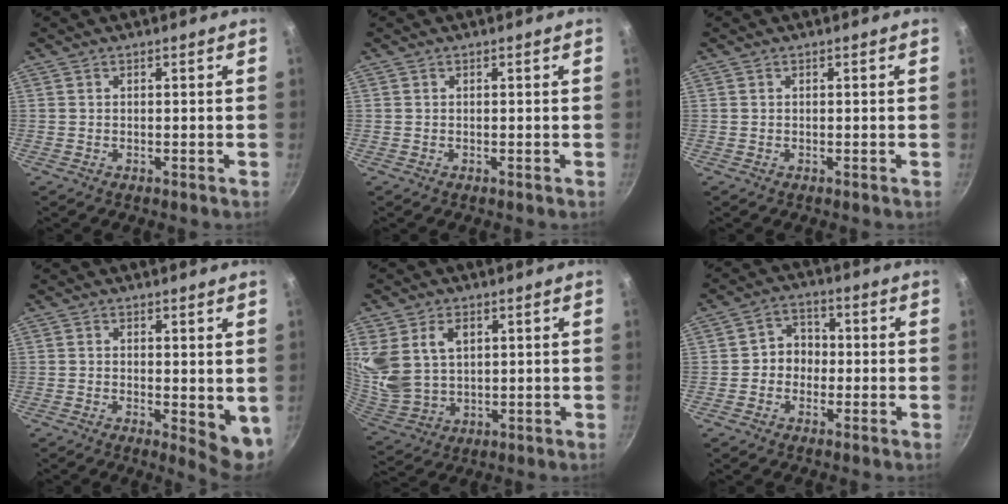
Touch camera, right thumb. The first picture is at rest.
{"total": 0.0}
{"total": 0.0}
{"total": 6.1, "force": [-0.1, 2.5, 5.5], "torque": [-0.069, -0.013, 0.001]}
{"total": 12.5, "force": [4.3, 8.7, 7.9], "torque": [-0.150, -0.027, 0.098]}
{"total": 5.6, "force": [-0.6, 4.9, 2.7], "torque": [-0.002, 0.019, -0.019]}